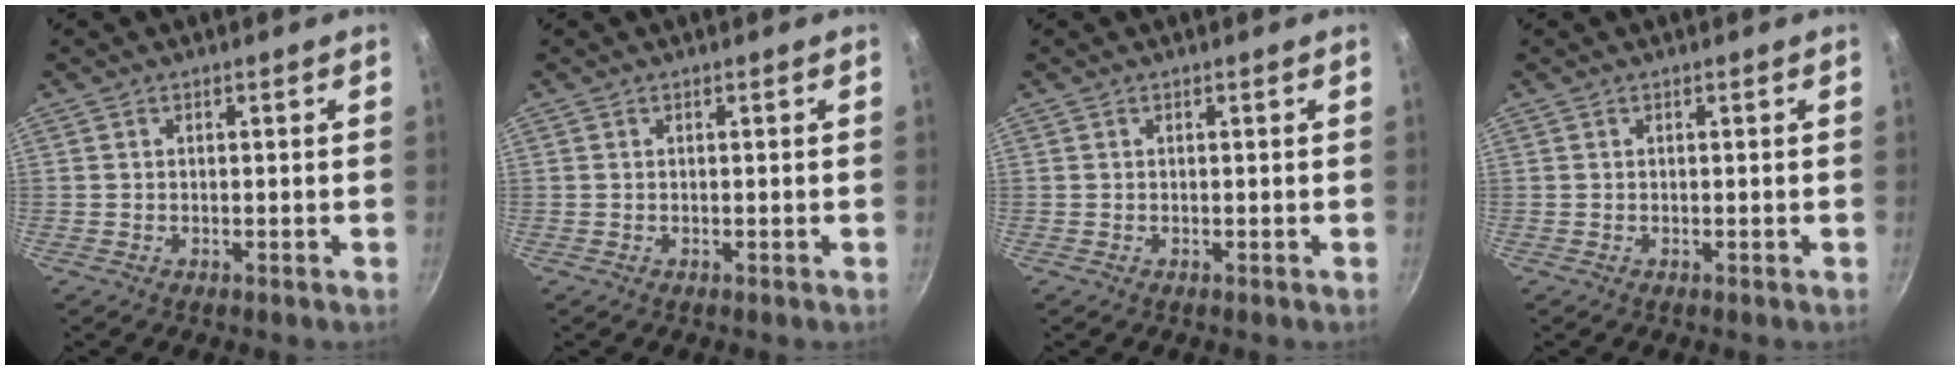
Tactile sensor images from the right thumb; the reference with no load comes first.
{"total": 0.0}
{"total": 0.0}
{"total": 0.0}